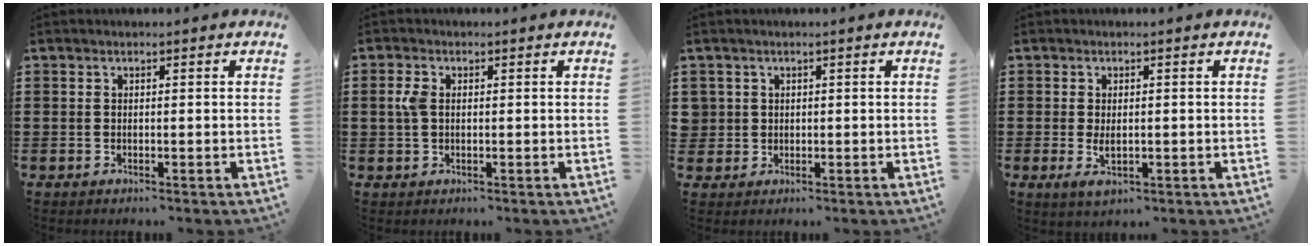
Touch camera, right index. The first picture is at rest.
{"total": 2.7, "force": [0.4, 1.7, 2.1], "torque": [-0.061, 0.003, 0.001]}
{"total": 1.7, "force": [0.2, 1.7, 0.1], "torque": [-0.010, 0.008, 0.002]}
{"total": 2.6, "force": [-0.2, 1.2, 2.3], "torque": [-0.054, -0.003, -0.005]}